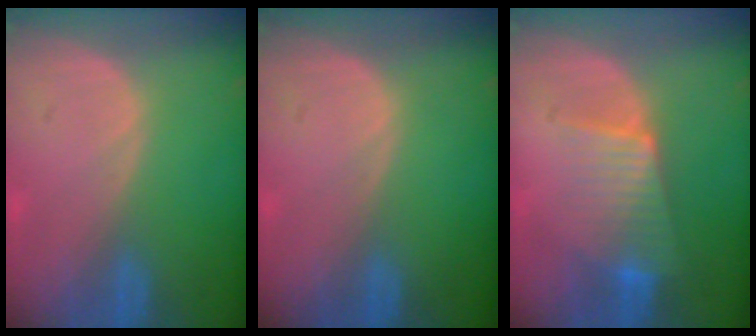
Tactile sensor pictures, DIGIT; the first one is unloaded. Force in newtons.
{"total": 0.0}
{"total": 6.7, "press": 6.2, "slide": 2.4}